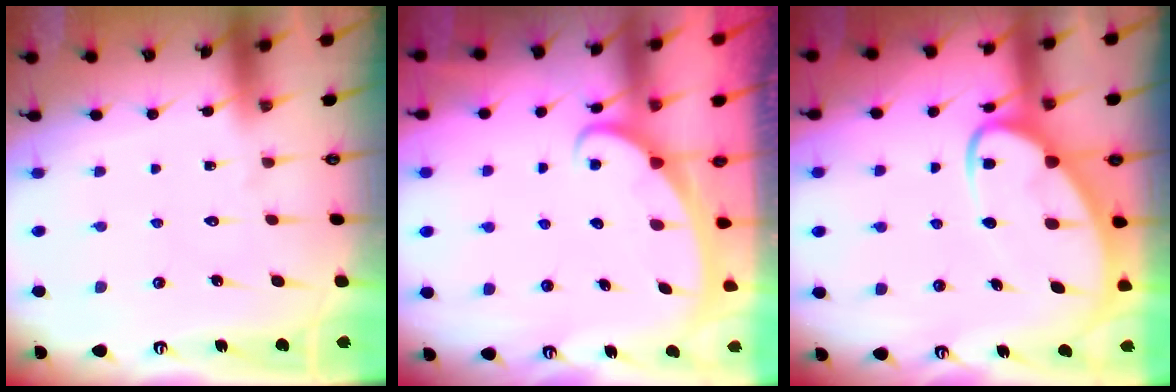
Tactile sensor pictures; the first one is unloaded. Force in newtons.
{"total": 2.4, "press": 2.4, "slide": 0.3}
{"total": 7.5, "press": 7.4, "slide": 0.9}